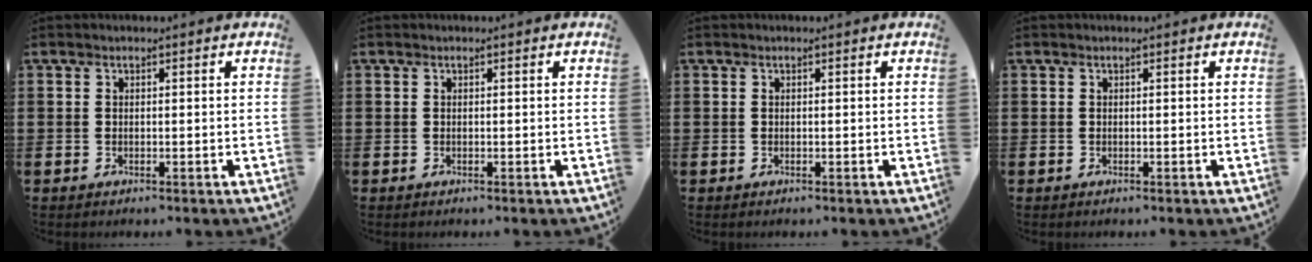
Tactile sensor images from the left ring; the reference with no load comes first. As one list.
[{"total": 0.0}, {"total": 0.0}, {"total": 0.0}]